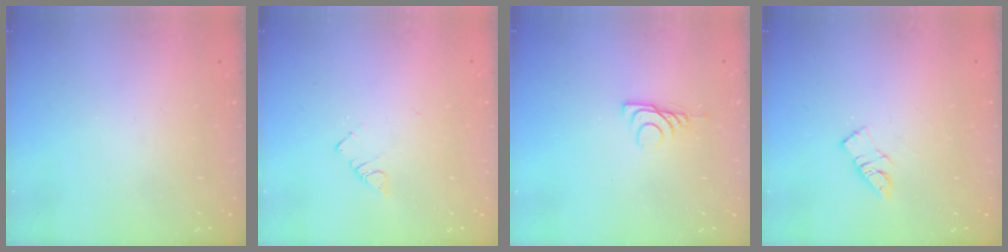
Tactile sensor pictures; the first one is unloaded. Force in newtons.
{"total": 2.7, "press": 2.7, "slide": 0.4}
{"total": 6.3, "press": 6.3, "slide": 0.9}
{"total": 7.5, "press": 7.4, "slide": 0.4}